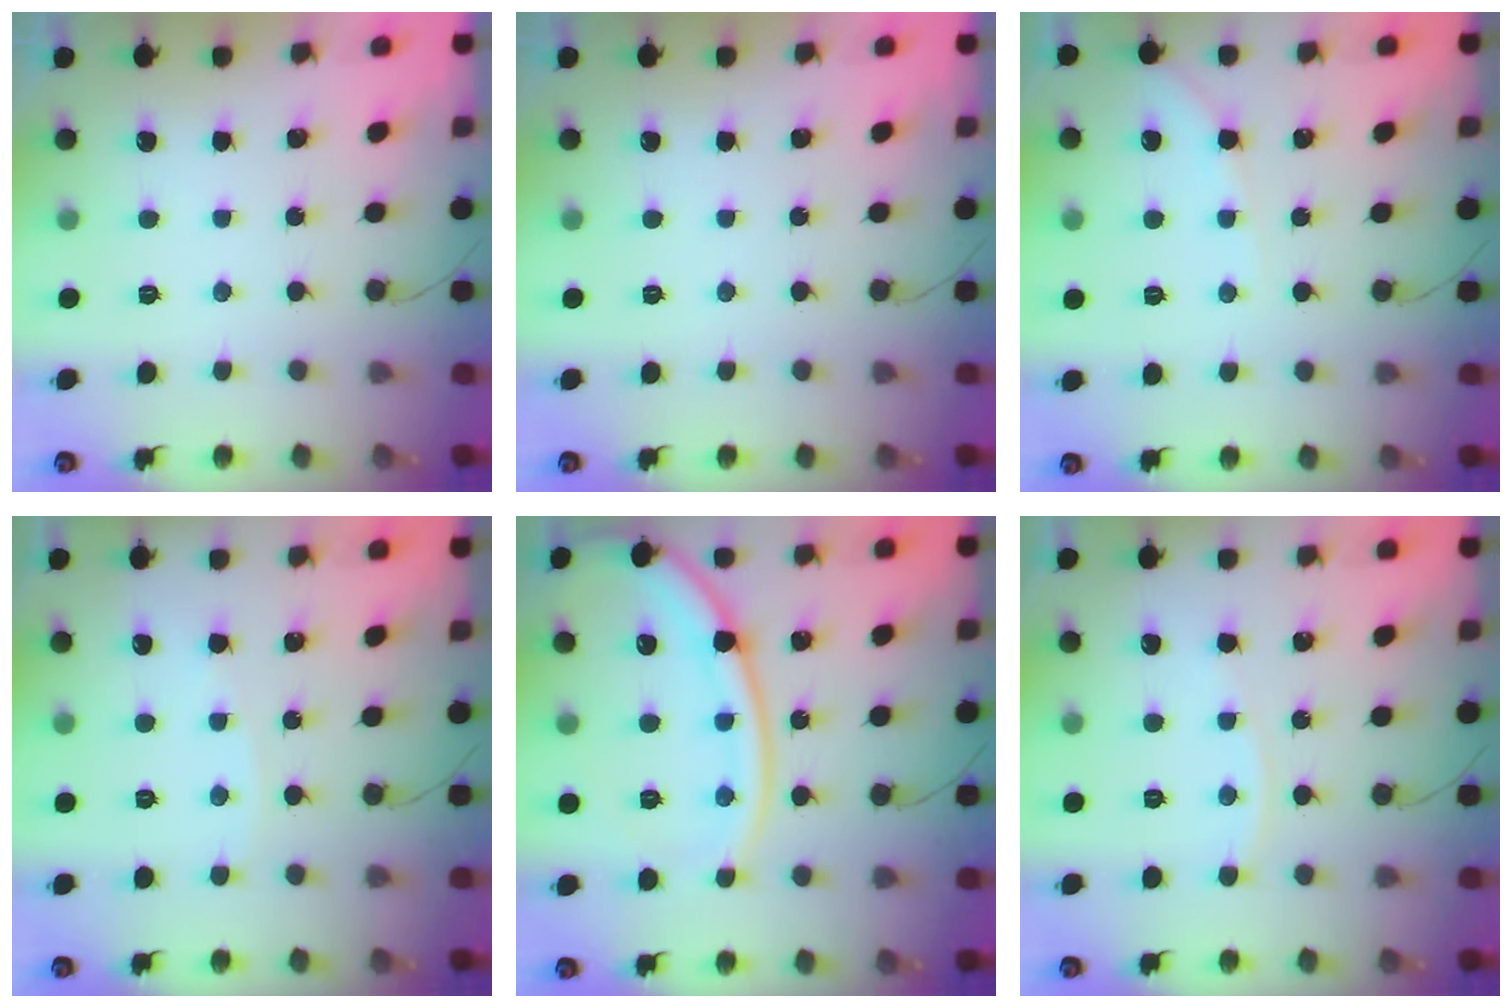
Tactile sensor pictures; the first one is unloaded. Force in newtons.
{"total": 0.0}
{"total": 4.6, "press": 4.6, "slide": 0.5}
{"total": 2.2, "press": 2.2, "slide": 0.3}
{"total": 18.5, "press": 18.4, "slide": 2.0}
{"total": 2.8, "press": 2.8, "slide": 0.4}